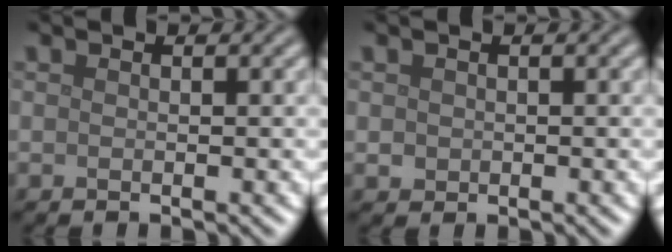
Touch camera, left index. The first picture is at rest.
{"total": 0.9, "force": [0.1, 0.8, 0.2], "torque": [0.000, -0.002, 0.000]}